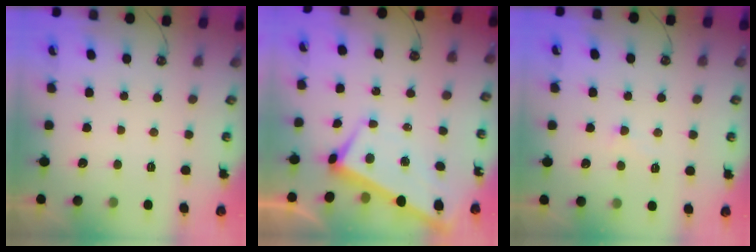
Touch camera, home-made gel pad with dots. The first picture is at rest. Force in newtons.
{"total": 1.6, "press": 1.2, "slide": 1.0}
{"total": 0.9, "press": 0.7, "slide": 0.5}